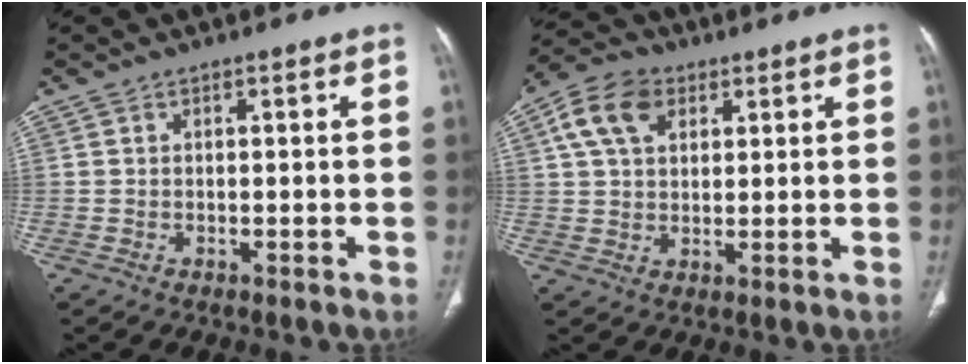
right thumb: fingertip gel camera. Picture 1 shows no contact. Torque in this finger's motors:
{"motor_torque": [-0.87, 1.11, 0.29, -0.15, 0.06]}